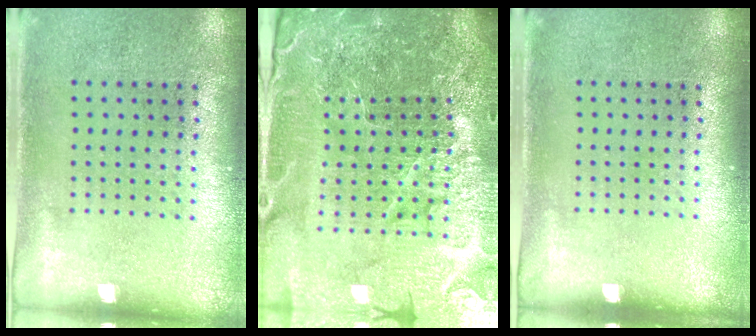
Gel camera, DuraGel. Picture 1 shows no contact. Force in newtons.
{"total": 6.5, "press": 5.7, "slide": 3.1}
{"total": 0.0}